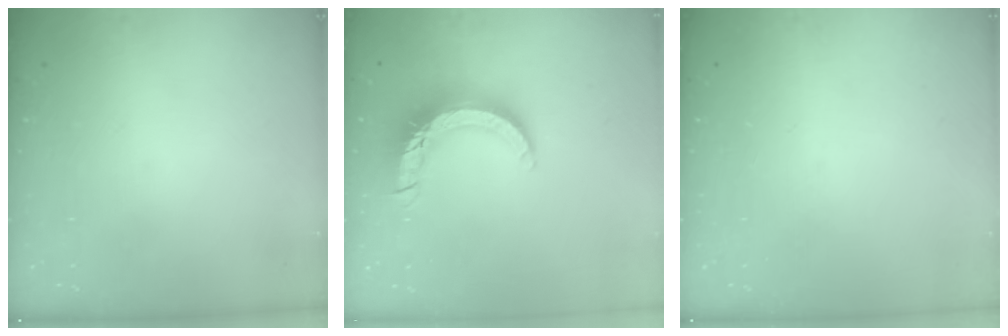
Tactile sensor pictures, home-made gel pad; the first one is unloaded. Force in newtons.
{"total": 13.1, "press": 13.0, "slide": 1.3}
{"total": 0.0}